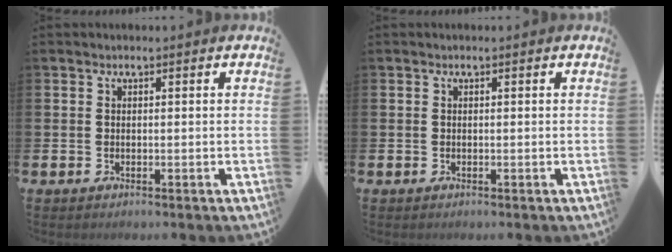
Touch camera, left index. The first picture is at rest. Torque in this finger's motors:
{"motor_torque": [-0.01, -0.01, 0.00, 0.02]}